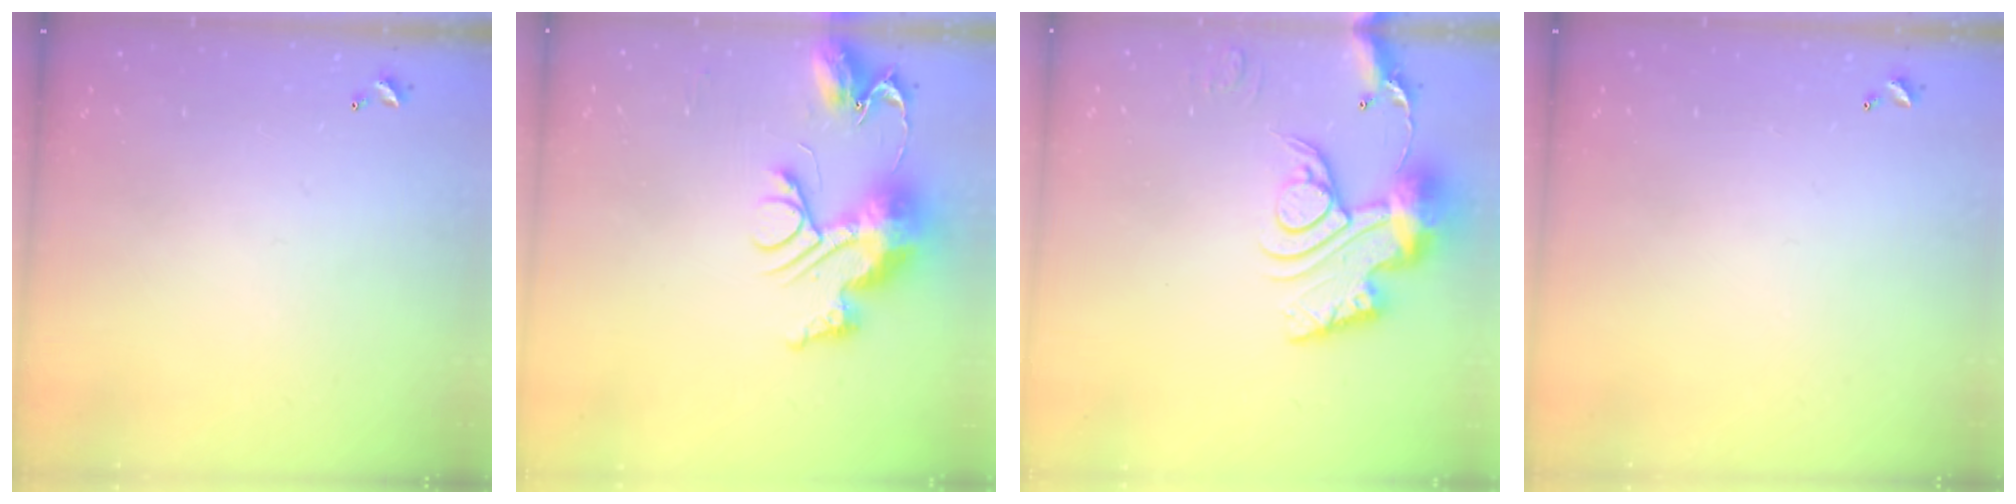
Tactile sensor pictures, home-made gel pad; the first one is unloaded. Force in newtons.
{"total": 12.5, "press": 12.4, "slide": 1.2}
{"total": 15.5, "press": 15.4, "slide": 1.7}
{"total": 0.0}